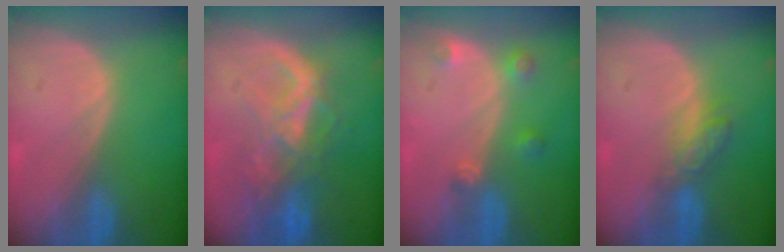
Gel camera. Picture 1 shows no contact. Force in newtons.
{"total": 8.8, "press": 7.6, "slide": 4.4}
{"total": 3.2, "press": 2.9, "slide": 1.3}
{"total": 4.7, "press": 4.2, "slide": 2.1}